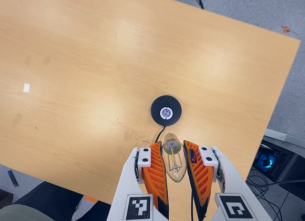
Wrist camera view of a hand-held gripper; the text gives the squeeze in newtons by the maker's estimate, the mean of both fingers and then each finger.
{"total": 22.3, "left": 25.9, "right": 18.8}